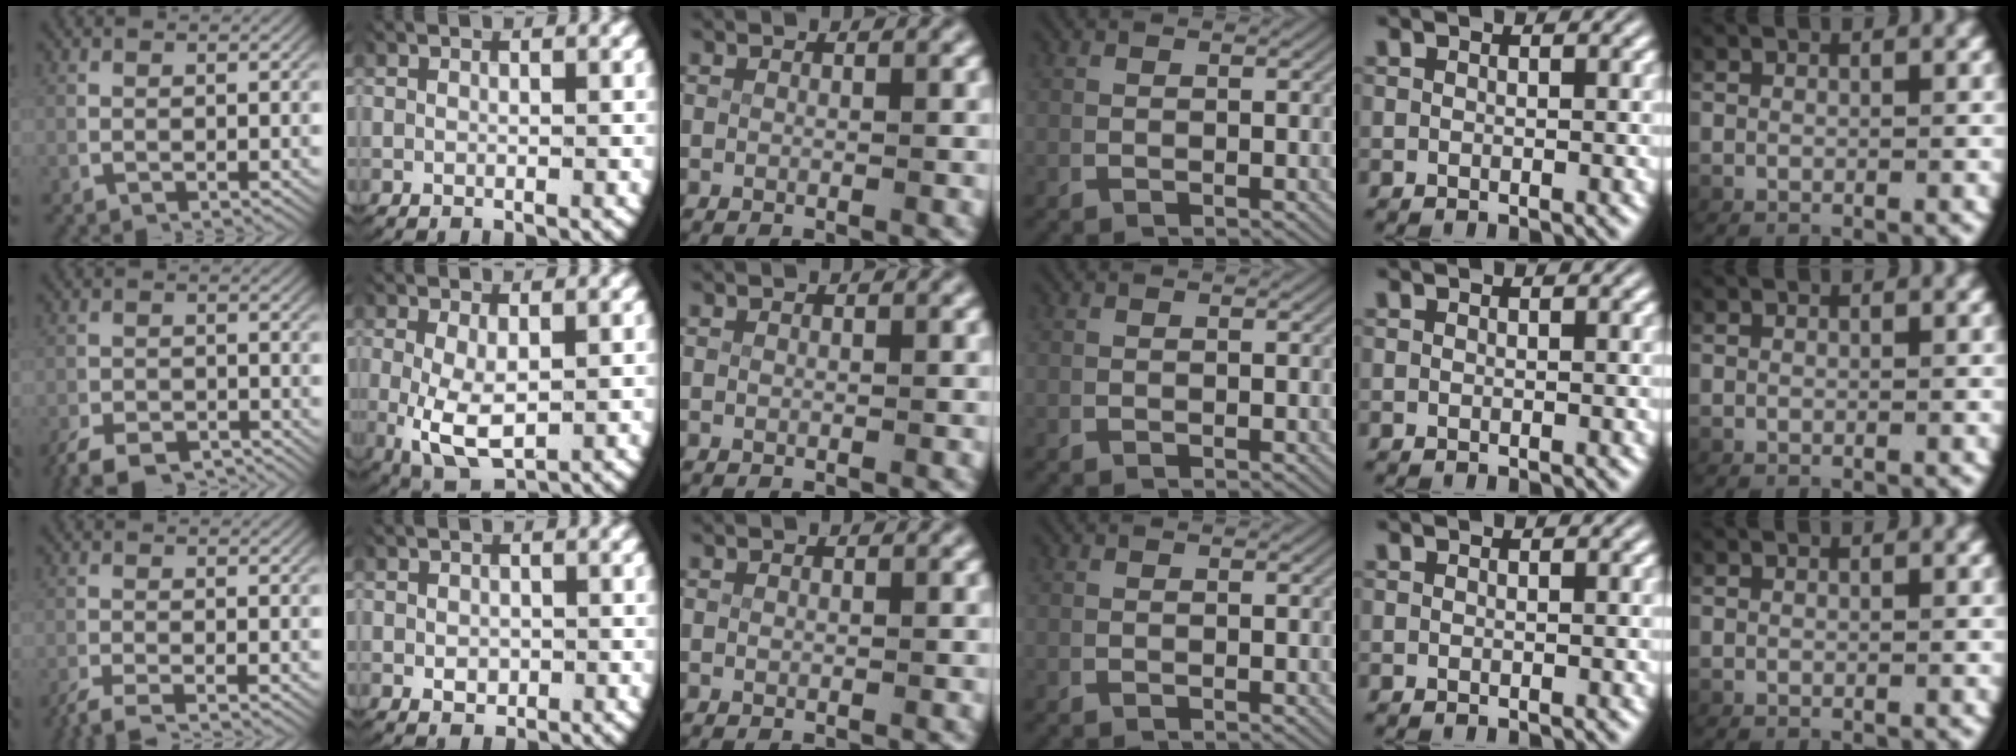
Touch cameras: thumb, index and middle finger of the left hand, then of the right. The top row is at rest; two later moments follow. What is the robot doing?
{"motion": "lift_and_place", "object": "card"}